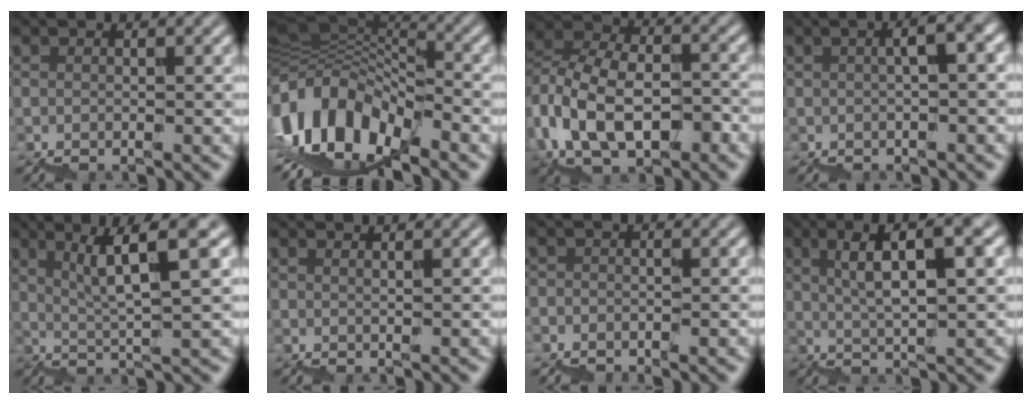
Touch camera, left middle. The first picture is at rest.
{"total": 11.5, "force": [-3.0, 7.0, 8.7], "torque": [-0.184, 0.031, -0.065]}
{"total": 8.4, "force": [-2.6, 5.5, 5.8], "torque": [-0.116, 0.012, -0.050]}
{"total": 3.1, "force": [0.3, 0.7, 3.0], "torque": [-0.036, 0.018, 0.001]}
{"total": 5.8, "force": [3.8, 0.5, 4.4], "torque": [-0.069, 0.022, 0.068]}
{"total": 1.2, "force": [0.9, 0.3, 0.8], "torque": [0.002, 0.002, 0.012]}
{"total": 0.9, "force": [-0.4, -0.1, -0.8], "torque": [-0.001, 0.006, -0.012]}
{"total": 6.5, "force": [3.6, 1.1, 5.3], "torque": [-0.069, 0.026, 0.060]}